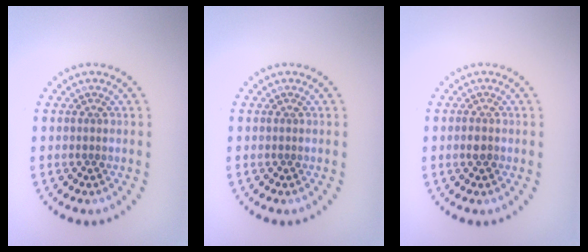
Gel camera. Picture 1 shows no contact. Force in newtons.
{"total": 0.0}
{"total": 1.1, "press": 1.0, "slide": 0.3}